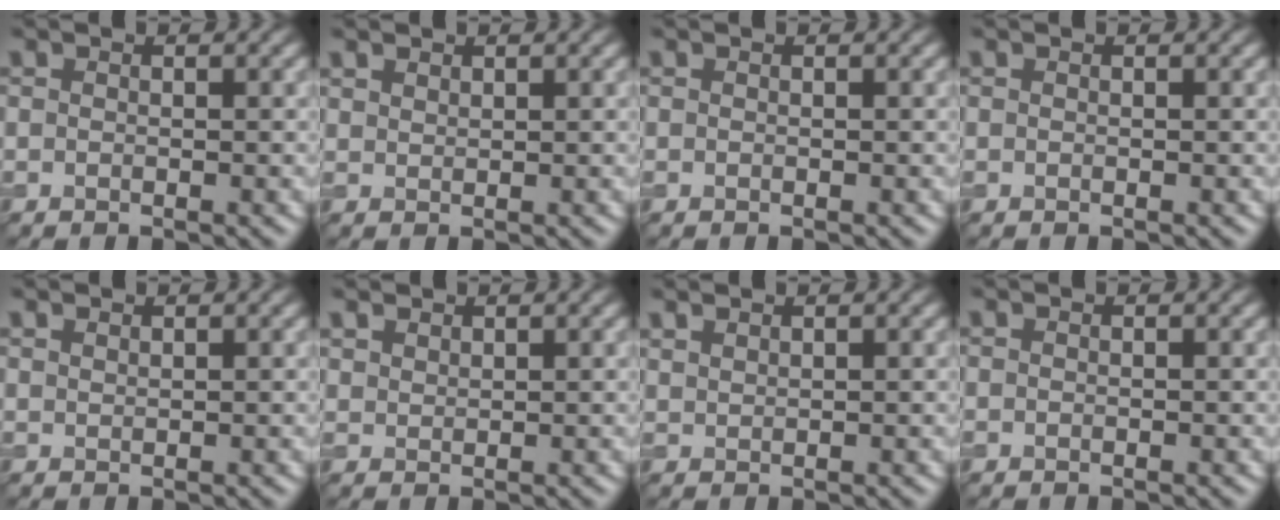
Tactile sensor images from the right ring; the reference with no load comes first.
{"total": 1.1, "force": [1.0, 0.4, 0.2], "torque": [-0.008, 0.000, 0.023]}
{"total": 0.0}
{"total": 0.0}
{"total": 0.7, "force": [0.7, 0.2, 0.1], "torque": [-0.003, 0.000, 0.016]}
{"total": 1.5, "force": [1.3, 0.8, 0.3], "torque": [-0.011, 0.001, 0.034]}
{"total": 1.2, "force": [1.1, 0.3, 0.3], "torque": [-0.009, 0.001, 0.026]}
{"total": 0.0}